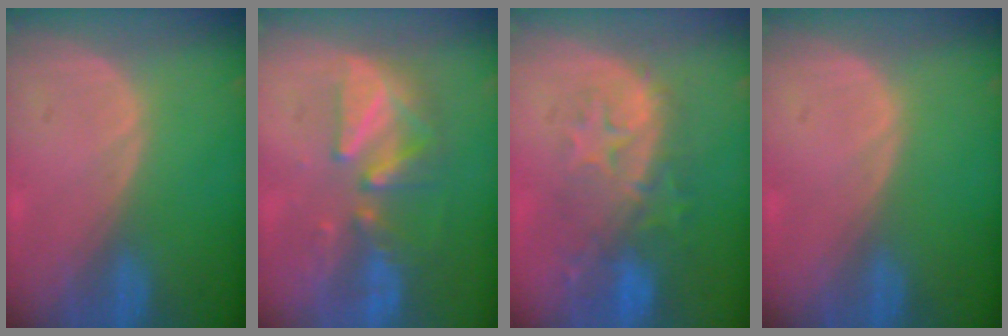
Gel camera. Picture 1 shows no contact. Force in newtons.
{"total": 8.0, "press": 7.9, "slide": 1.5}
{"total": 9.8, "press": 9.0, "slide": 4.1}
{"total": 0.0}